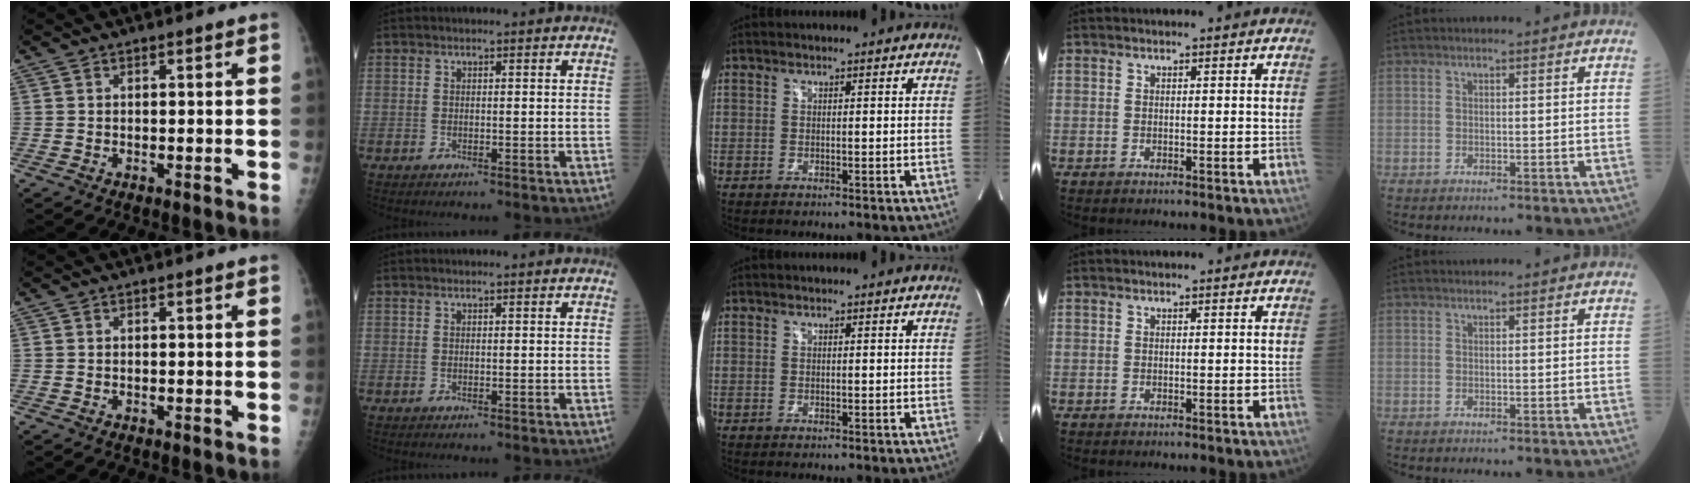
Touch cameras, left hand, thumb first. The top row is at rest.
{}